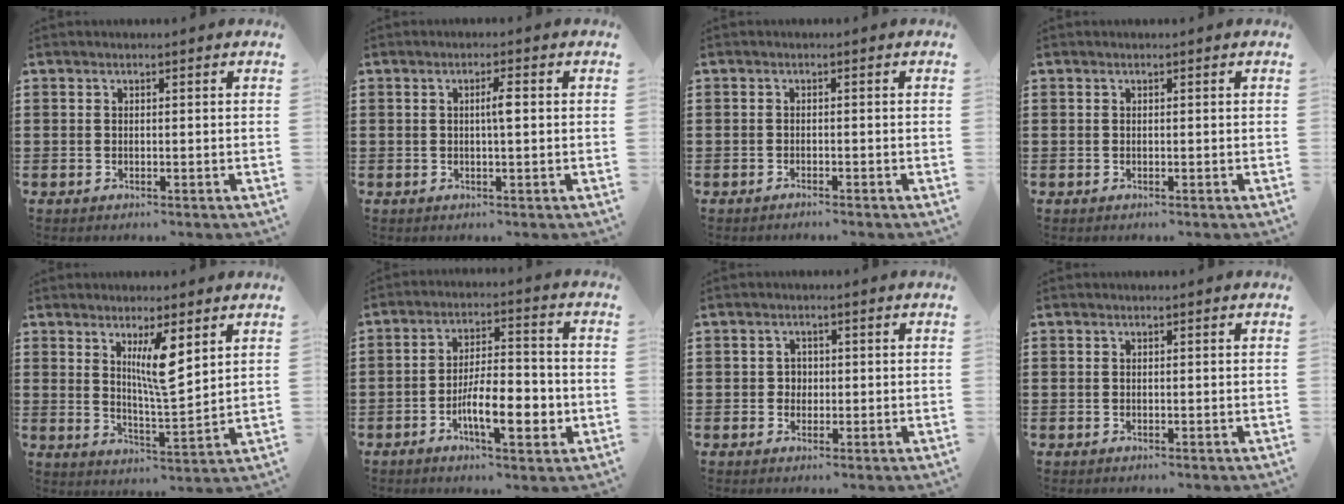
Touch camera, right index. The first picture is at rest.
{"total": 2.4, "force": [0.2, 0.3, 2.3], "torque": [-0.046, 0.000, 0.001]}
{"total": 0.8, "force": [-0.8, 0.0, 0.1], "torque": [-0.005, -0.001, -0.017]}
{"total": 0.0}
{"total": 7.1, "force": [3.4, 1.2, 6.2], "torque": [-0.112, -0.009, 0.053]}
{"total": 9.5, "force": [-3.4, 3.5, 8.2], "torque": [-0.145, -0.003, -0.061]}
{"total": 1.6, "force": [-0.1, 1.5, 0.6], "torque": [-0.016, 0.007, -0.003]}
{"total": 0.0}